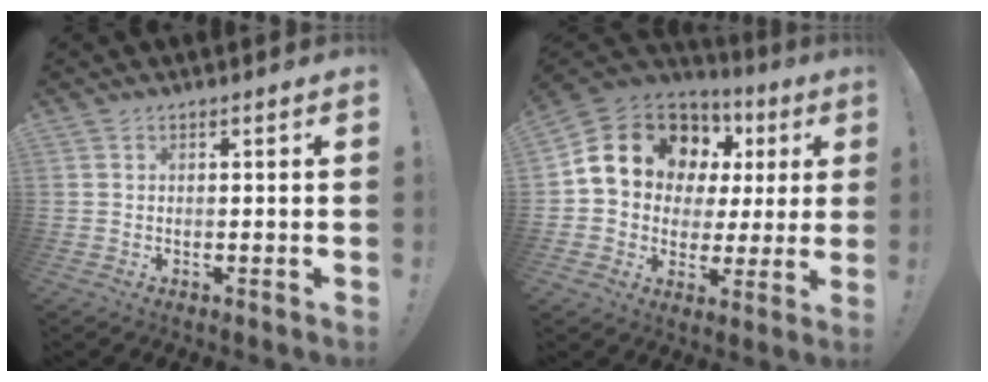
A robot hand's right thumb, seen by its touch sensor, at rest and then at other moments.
{"total": 15.0, "force": [7.5, 10.9, 7.0], "torque": [-0.110, -0.047, 0.155]}